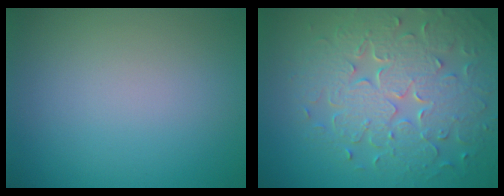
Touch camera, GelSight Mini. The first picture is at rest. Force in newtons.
{"total": 8.6, "press": 6.1, "slide": 6.1}